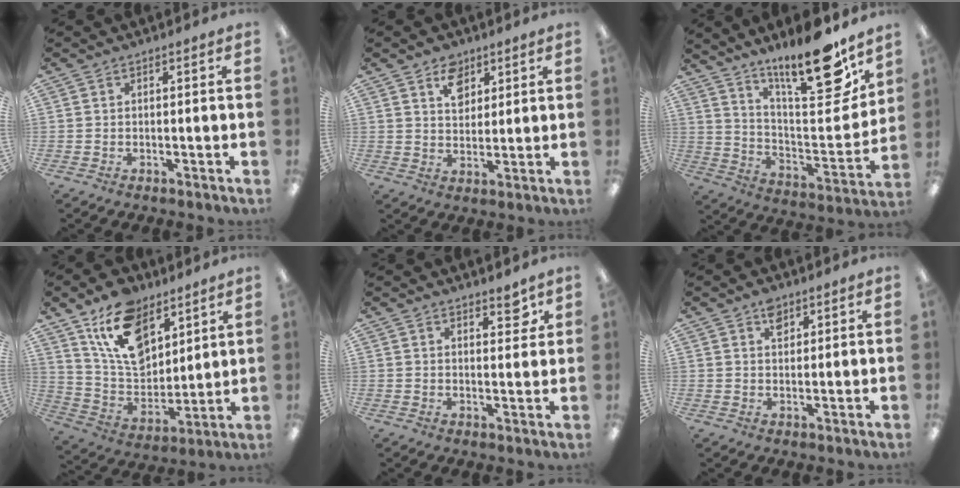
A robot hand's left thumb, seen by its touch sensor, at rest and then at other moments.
{"total": 7.0, "force": [4.3, 4.9, 2.6], "torque": [-0.021, -0.014, 0.073]}
{"total": 19.7, "force": [15.7, 3.8, 11.2], "torque": [-0.168, -0.122, 0.254]}
{"total": 17.0, "force": [10.5, 10.1, 8.8], "torque": [-0.163, -0.043, 0.197]}
{"total": 3.7, "force": [3.0, 1.5, 1.6], "torque": [-0.005, -0.018, 0.048]}
{"total": 3.5, "force": [2.2, 2.2, 1.6], "torque": [-0.012, -0.008, 0.036]}